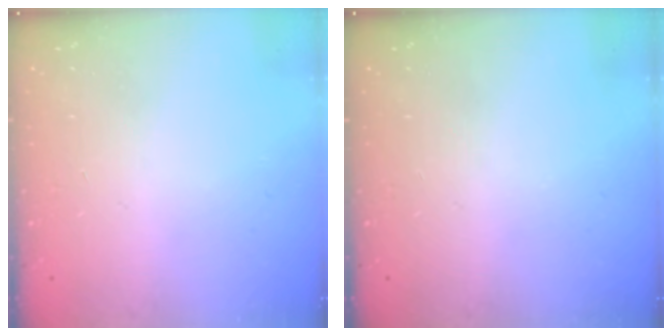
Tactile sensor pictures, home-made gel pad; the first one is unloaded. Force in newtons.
{"total": 0.0}